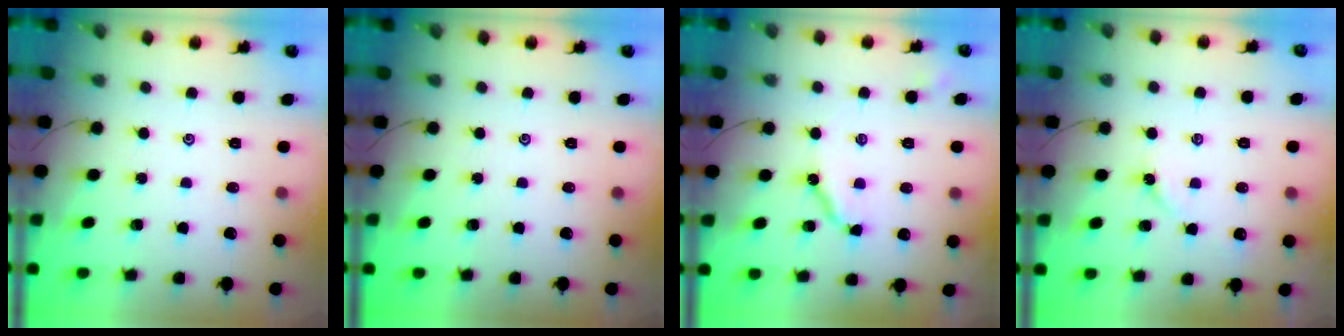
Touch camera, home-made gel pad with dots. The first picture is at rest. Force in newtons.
{"total": 0.0}
{"total": 8.8, "press": 8.7, "slide": 0.7}
{"total": 3.3, "press": 3.2, "slide": 0.6}